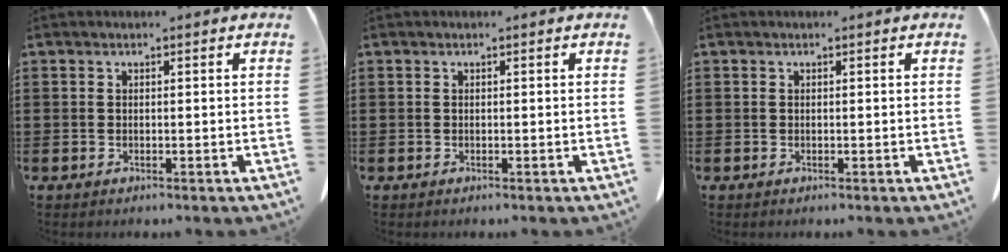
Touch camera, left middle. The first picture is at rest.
{"total": 0.0}
{"total": 0.0}